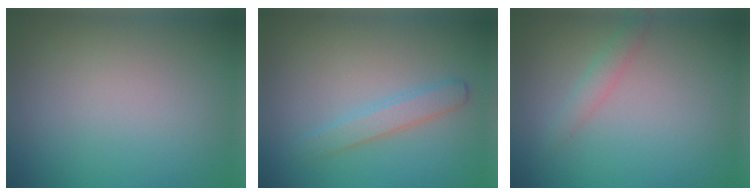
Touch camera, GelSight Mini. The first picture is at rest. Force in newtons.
{"total": 1.9, "press": 1.9, "slide": 0.1}
{"total": 1.5, "press": 1.5, "slide": 0.0}